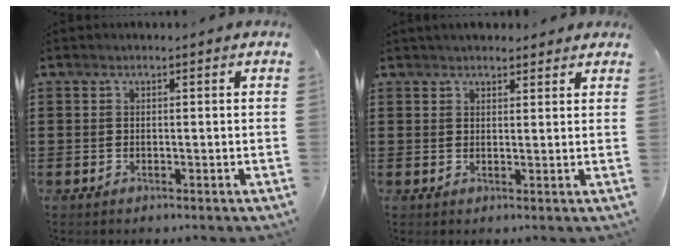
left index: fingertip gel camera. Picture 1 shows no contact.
{"total": 2.3, "force": [2.1, 0.6, 0.4], "torque": [-0.011, 0.001, 0.040]}